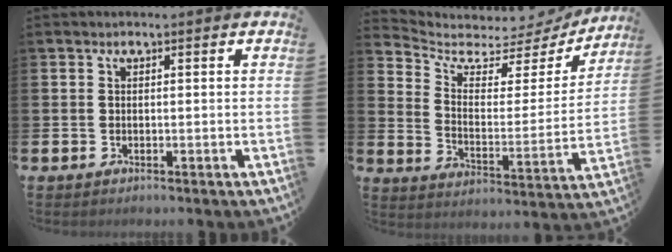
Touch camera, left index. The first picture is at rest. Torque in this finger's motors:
{"motor_torque": [0.66, -0.91, 0.07, -0.05]}